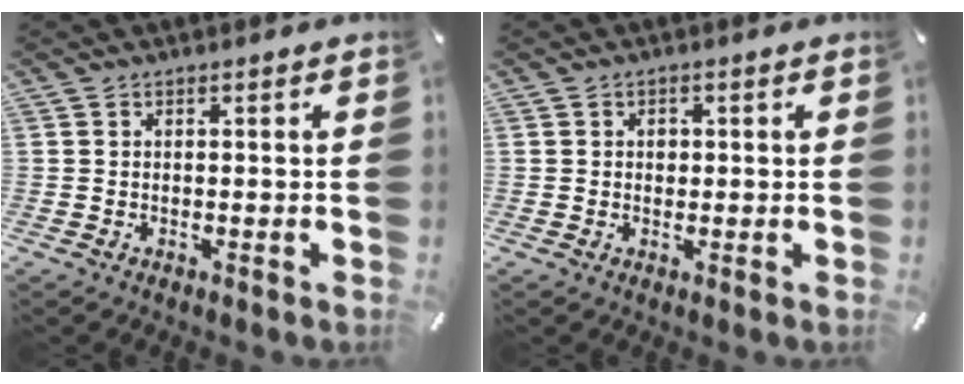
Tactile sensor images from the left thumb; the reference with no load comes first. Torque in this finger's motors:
{"motor_torque": [0.16, 0.32, 0.10, -0.12, 0.00]}